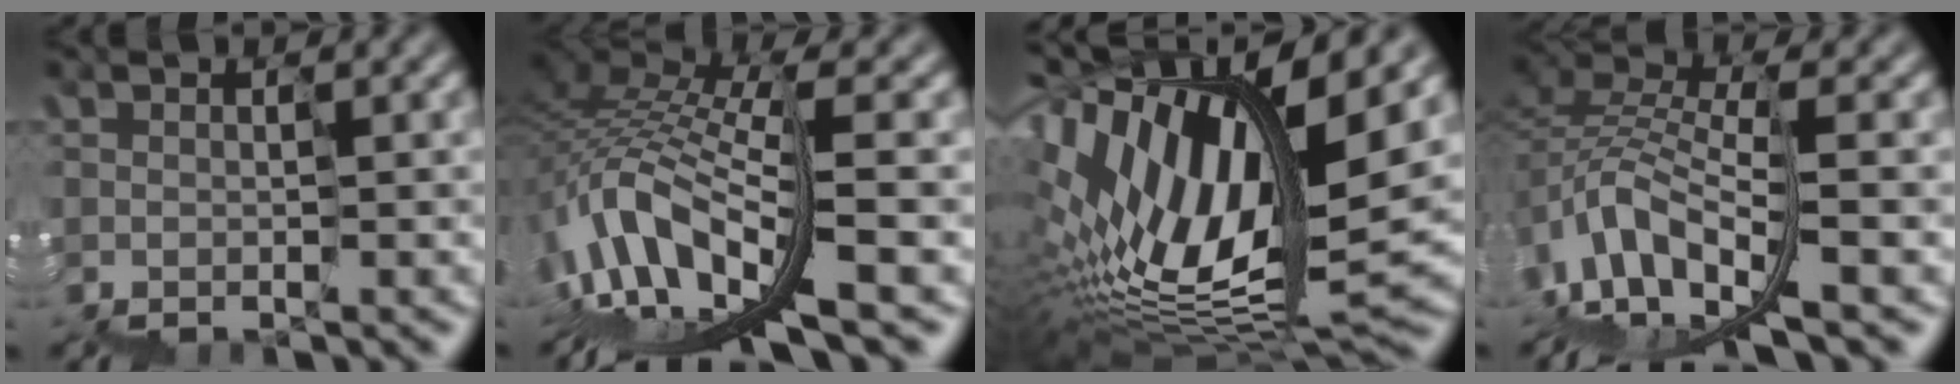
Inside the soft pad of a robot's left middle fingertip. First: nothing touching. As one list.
[{"total": 8.4, "force": [-3.0, 3.4, 7.0], "torque": [-0.151, 0.019, -0.056]}, {"total": 15.9, "force": [4.4, 7.0, 13.5], "torque": [-0.261, 0.017, 0.085]}, {"total": 6.5, "force": [-2.4, 2.6, 5.5], "torque": [-0.117, 0.023, -0.053]}]